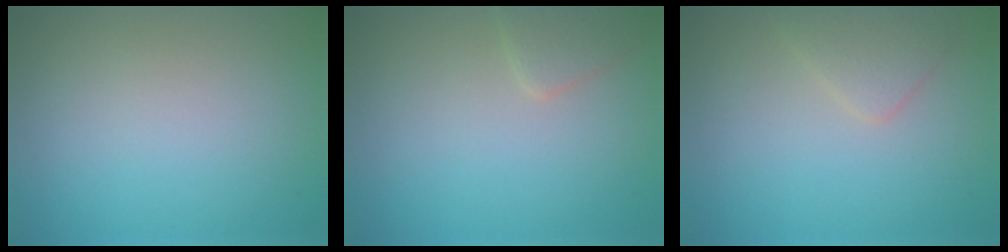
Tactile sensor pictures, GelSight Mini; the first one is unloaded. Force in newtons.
{"total": 1.7, "press": 1.7, "slide": 0.1}
{"total": 1.9, "press": 1.9, "slide": 0.0}